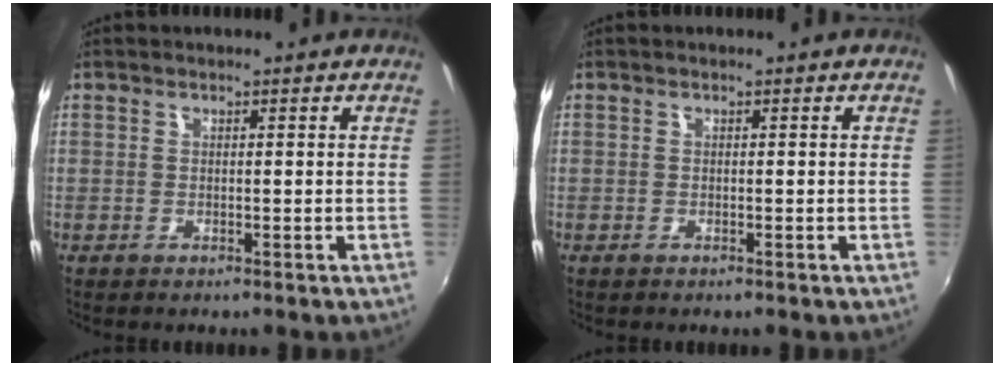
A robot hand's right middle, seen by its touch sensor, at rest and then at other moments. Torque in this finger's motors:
{"motor_torque": [0.28, -0.58, -0.11, 0.00]}